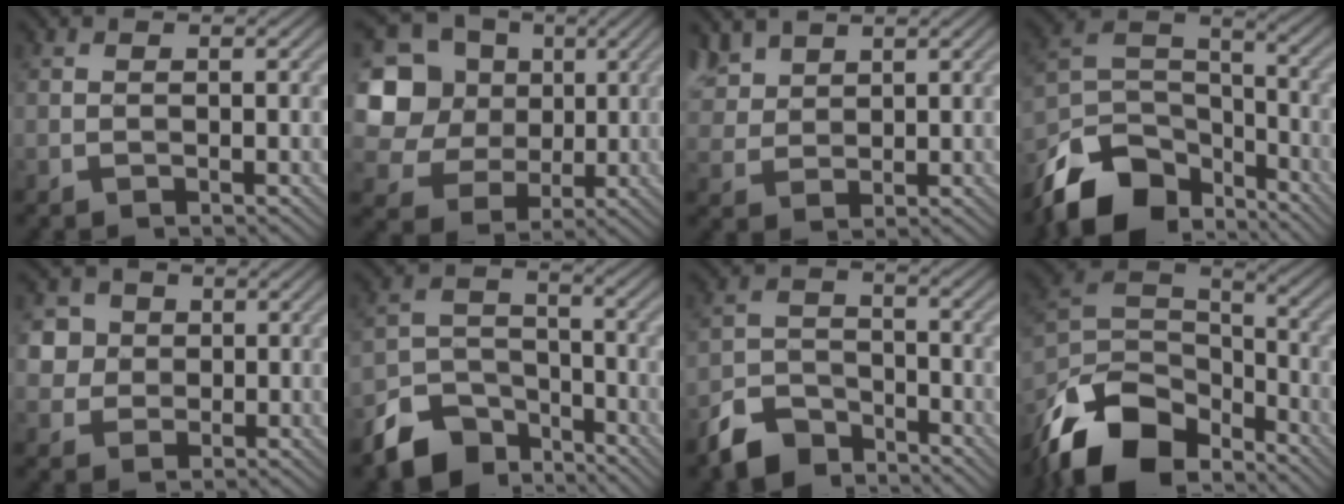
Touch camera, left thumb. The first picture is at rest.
{"total": 12.9, "force": [3.0, 11.3, 5.5], "torque": [-0.208, 0.036, 0.064]}
{"total": 5.3, "force": [4.0, 2.7, 2.2], "torque": [-0.074, 0.011, 0.087]}
{"total": 12.0, "force": [-8.7, 6.1, 5.6], "torque": [-0.118, -0.001, -0.166]}
{"total": 4.3, "force": [1.4, 4.0, 1.0], "torque": [-0.047, 0.001, 0.030]}
{"total": 8.2, "force": [-6.0, 4.7, 3.0], "torque": [-0.063, -0.009, -0.120]}
{"total": 6.0, "force": [-4.9, 2.7, 1.9], "torque": [-0.044, 0.000, -0.106]}
{"total": 13.1, "force": [-9.1, 6.6, 6.6], "torque": [-0.157, -0.003, -0.183]}